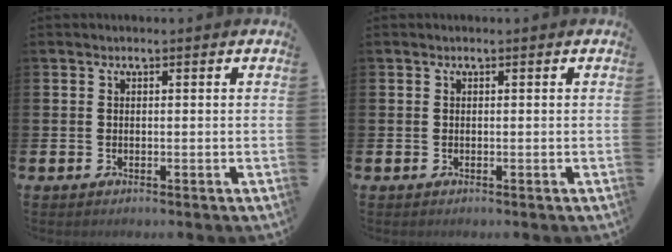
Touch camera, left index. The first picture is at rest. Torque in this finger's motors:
{"motor_torque": [0.00, 0.00, 0.00, -0.01]}